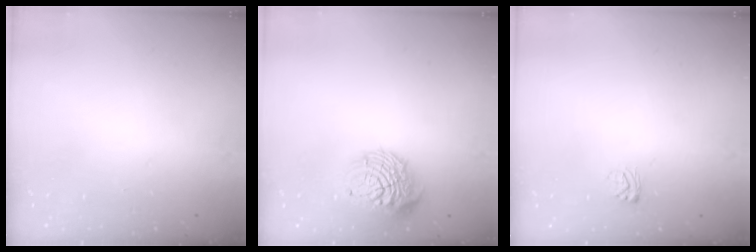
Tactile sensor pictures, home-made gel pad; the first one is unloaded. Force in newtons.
{"total": 12.6, "press": 12.6, "slide": 1.1}
{"total": 3.8, "press": 3.7, "slide": 0.3}